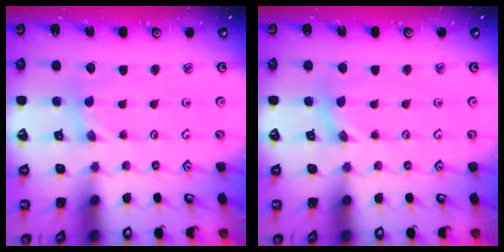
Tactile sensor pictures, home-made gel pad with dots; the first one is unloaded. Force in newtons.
{"total": 0.0}